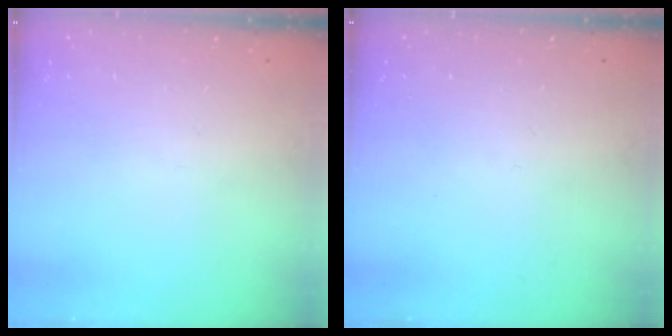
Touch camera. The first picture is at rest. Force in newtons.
{"total": 0.0}